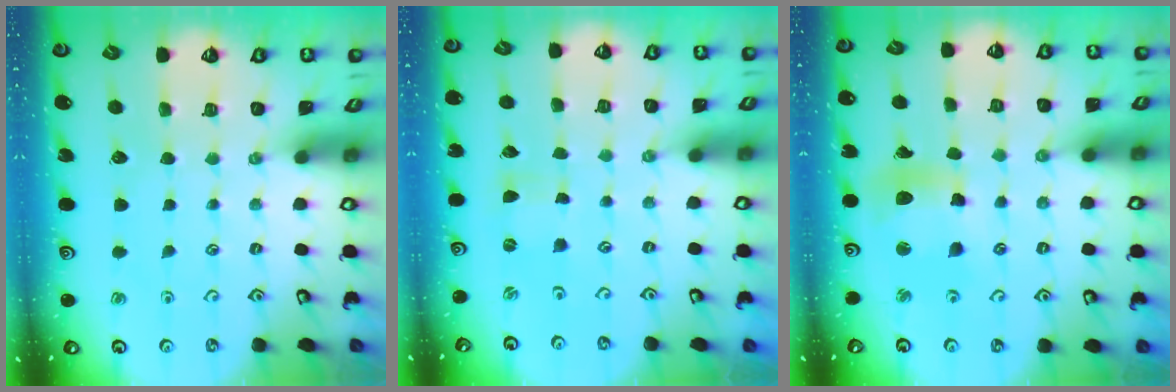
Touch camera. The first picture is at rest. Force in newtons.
{"total": 0.0}
{"total": 11.6, "press": 11.4, "slide": 2.2}